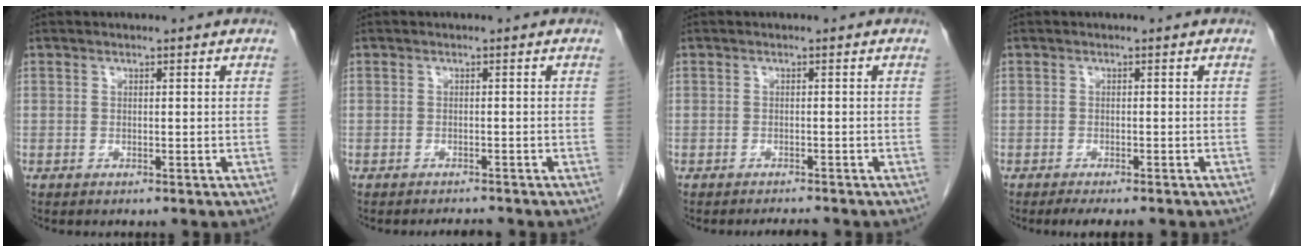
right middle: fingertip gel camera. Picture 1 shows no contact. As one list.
[{"total": 1.6, "force": [-1.6, 0.1, 0.2], "torque": [-0.006, -0.008, -0.018]}, {"total": 1.6, "force": [-1.5, -0.2, 0.3], "torque": [-0.007, -0.008, -0.018]}, {"total": 4.3, "force": [-3.6, 0.9, 2.2], "torque": [-0.026, -0.009, -0.050]}]